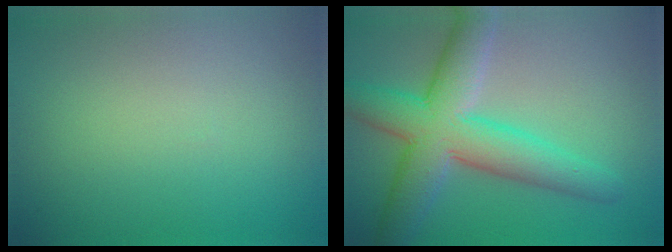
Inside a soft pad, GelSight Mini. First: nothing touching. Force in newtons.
{"total": 8.3, "press": 8.3, "slide": 0.2}